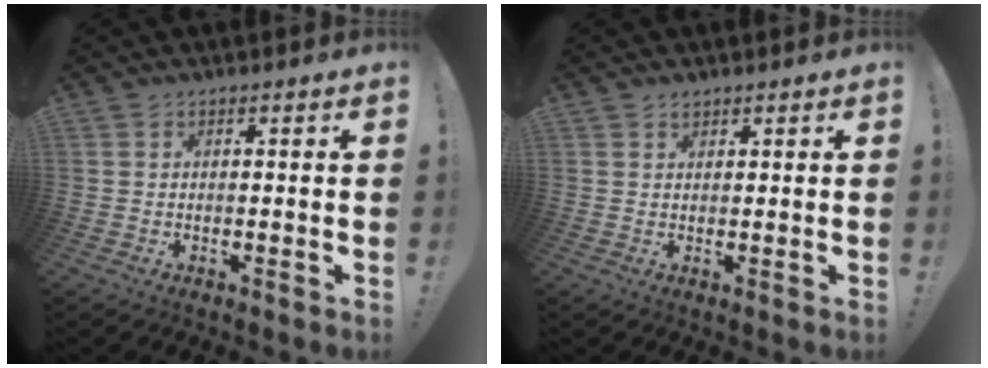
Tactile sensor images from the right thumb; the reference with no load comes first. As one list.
[{"total": 1.4, "force": [1.3, 0.5, 0.0], "torque": [0.016, -0.010, 0.023]}]